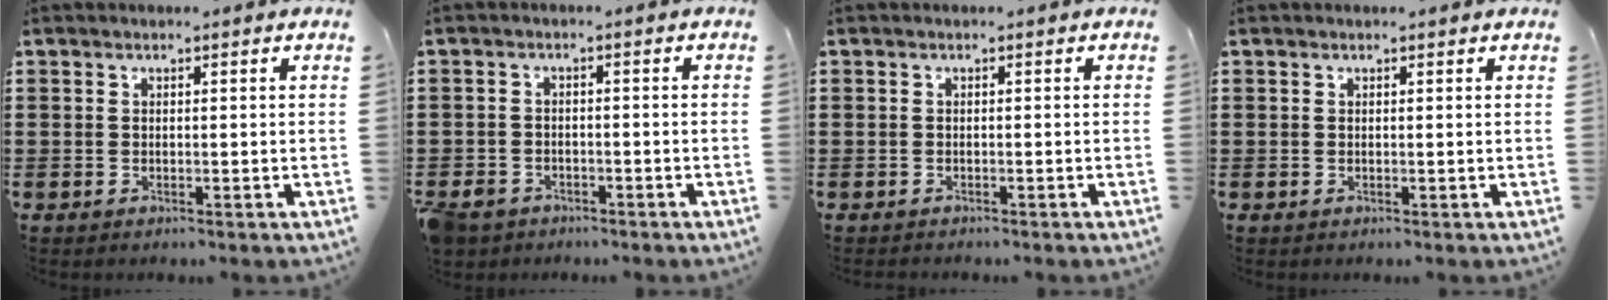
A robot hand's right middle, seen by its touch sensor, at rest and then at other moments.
{"total": 2.7, "force": [-2.4, 1.3, 0.4], "torque": [-0.028, -0.005, -0.055]}
{"total": 0.8, "force": [-0.7, 0.0, -0.2], "torque": [-0.004, 0.004, -0.016]}
{"total": 0.0}